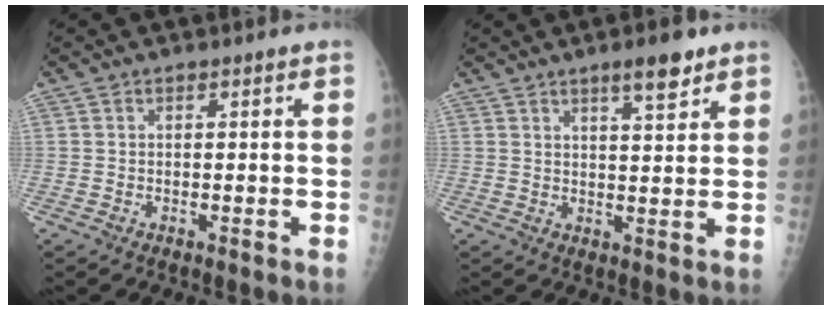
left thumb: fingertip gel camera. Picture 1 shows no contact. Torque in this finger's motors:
{"motor_torque": [0.22, -0.07, 0.43, -0.24, 0.13]}